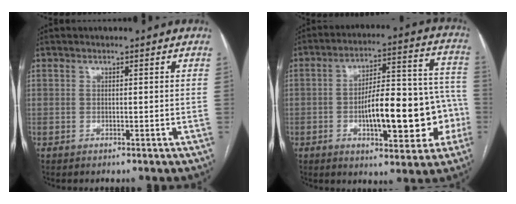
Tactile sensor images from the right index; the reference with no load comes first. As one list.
[{"total": 17.9, "force": [-4.5, 5.7, 16.3], "torque": [-0.221, 0.041, -0.057]}]